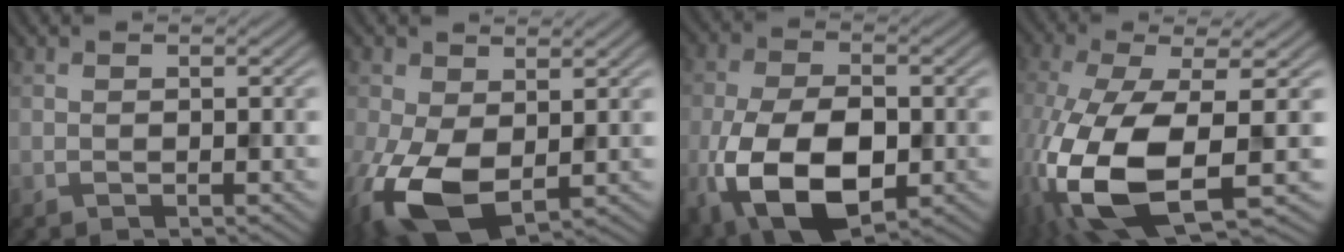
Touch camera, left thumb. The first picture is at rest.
{"total": 11.1, "force": [-2.1, 6.6, 8.6], "torque": [-0.223, -0.022, -0.037]}
{"total": 14.3, "force": [-4.6, 8.1, 10.9], "torque": [-0.238, -0.033, -0.077]}
{"total": 14.1, "force": [-4.2, 5.6, 12.3], "torque": [-0.299, -0.034, -0.073]}